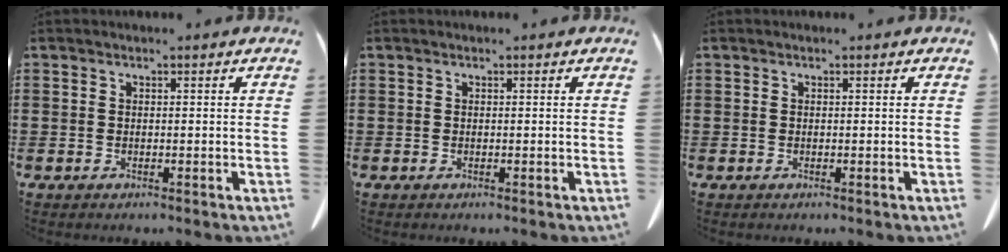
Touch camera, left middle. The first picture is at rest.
{"total": 0.0}
{"total": 0.0}